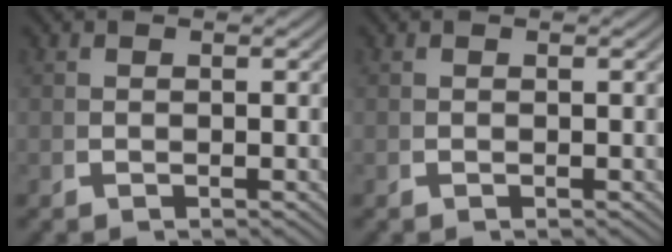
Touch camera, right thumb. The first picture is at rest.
{"total": 0.0}